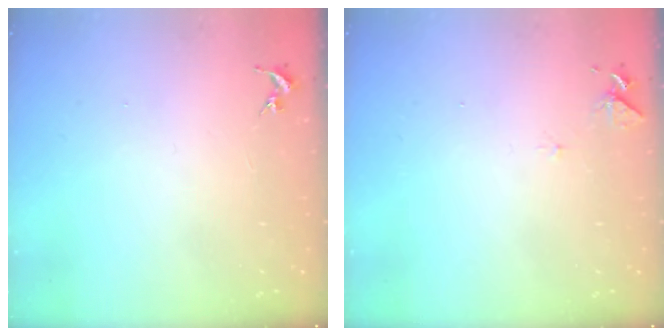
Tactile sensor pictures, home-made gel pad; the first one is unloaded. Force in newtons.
{"total": 6.2, "press": 6.2, "slide": 0.6}